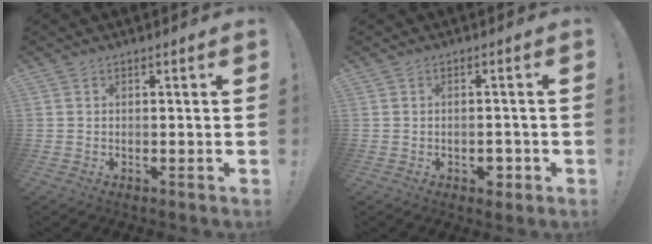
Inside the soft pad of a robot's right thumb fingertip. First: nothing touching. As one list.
[{"total": 3.4, "force": [-1.4, 2.2, 2.1], "torque": [-0.020, 0.003, -0.023]}]